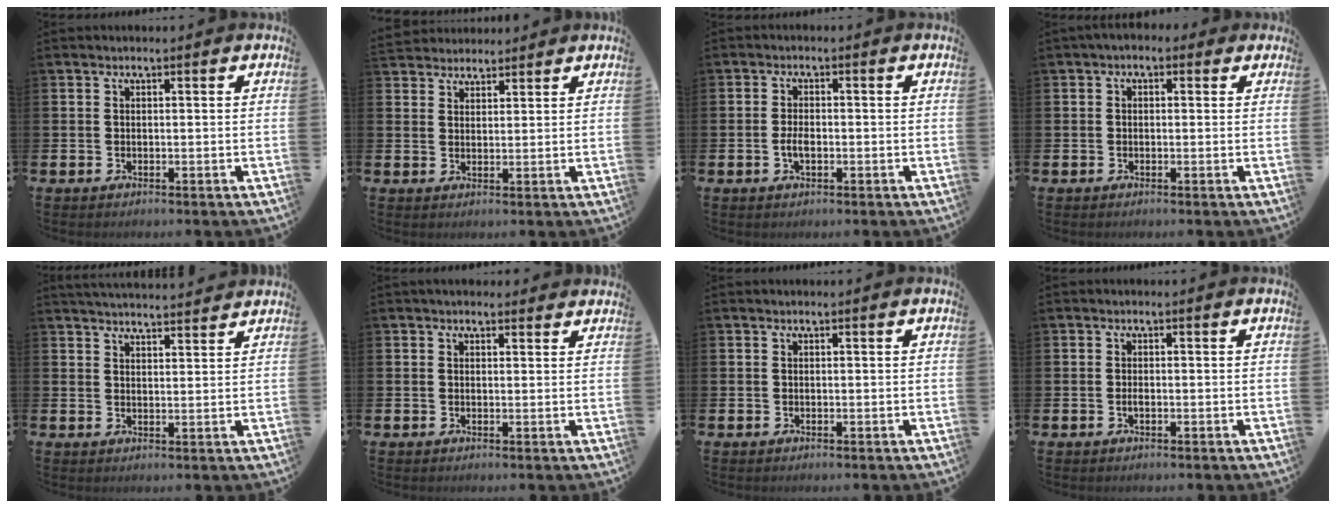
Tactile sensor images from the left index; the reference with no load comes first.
{"total": 3.2, "force": [3.1, 1.0, -0.4], "torque": [-0.004, -0.008, 0.057]}
{"total": 2.4, "force": [-0.5, 1.2, 2.0], "torque": [-0.030, -0.001, -0.012]}
{"total": 1.2, "force": [-0.1, 0.9, 0.7], "torque": [-0.020, 0.013, -0.003]}
{"total": 3.7, "force": [3.7, -0.1, -0.1], "torque": [0.000, -0.026, 0.065]}
{"total": 1.7, "force": [1.6, 0.6, 0.3], "torque": [0.002, -0.001, 0.028]}
{"total": 0.0}
{"total": 0.8, "force": [-0.2, 0.3, 0.7], "torque": [-0.015, 0.001, -0.005]}